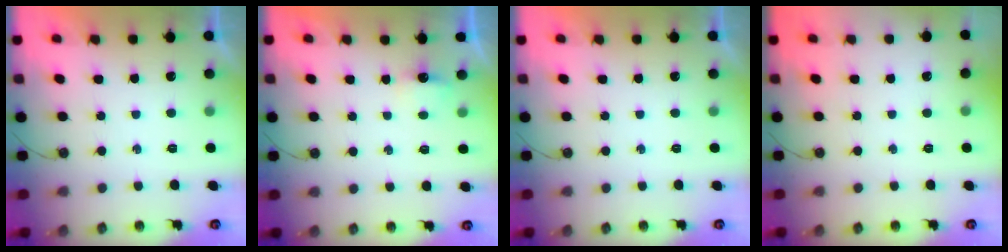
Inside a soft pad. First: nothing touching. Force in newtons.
{"total": 2.6, "press": 2.6, "slide": 0.4}
{"total": 0.0}
{"total": 0.0}